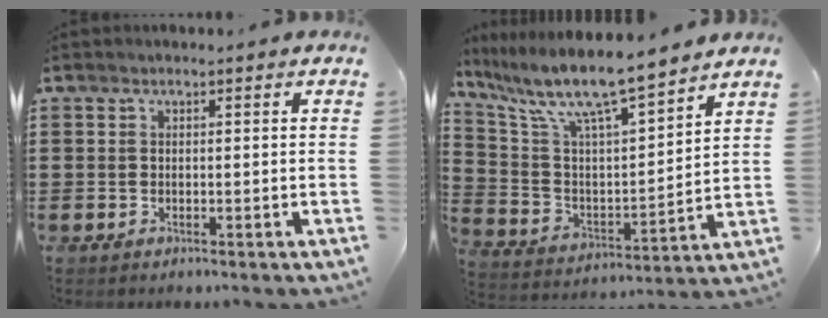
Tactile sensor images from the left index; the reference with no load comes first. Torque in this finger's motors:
{"motor_torque": [1.12, -1.02, 0.43, 0.21]}